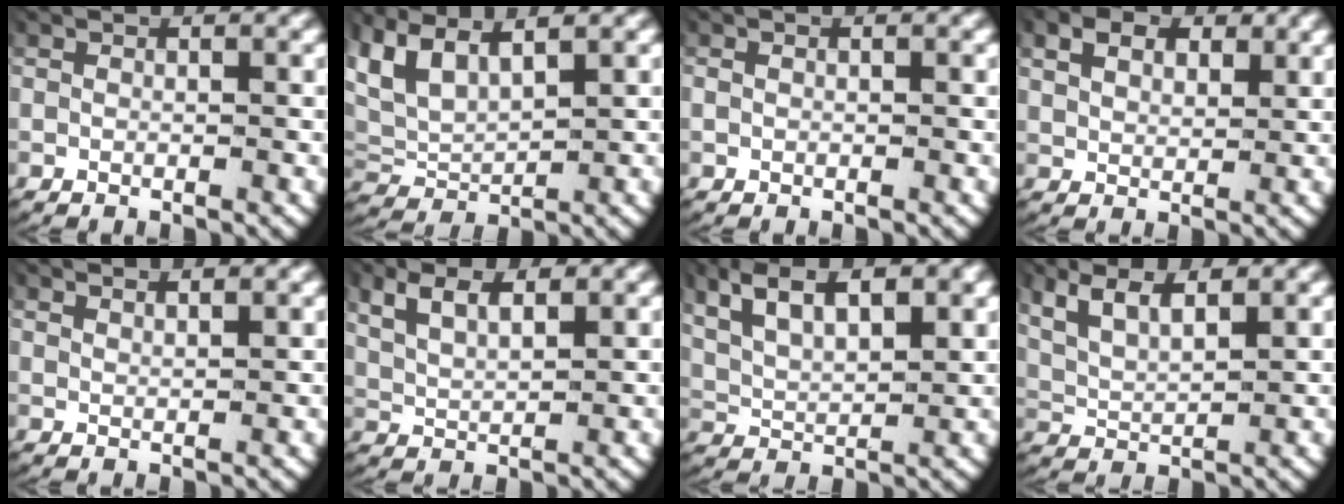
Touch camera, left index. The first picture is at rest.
{"total": 6.1, "force": [1.6, 4.5, 3.7], "torque": [-0.113, -0.009, 0.032]}
{"total": 0.6, "force": [0.2, 0.3, 0.5], "torque": [-0.011, 0.002, 0.002]}
{"total": 2.9, "force": [1.8, 1.6, 1.5], "torque": [-0.029, -0.007, 0.039]}
{"total": 2.1, "force": [2.0, -0.2, 0.4], "torque": [-0.012, -0.004, 0.038]}
{"total": 4.4, "force": [2.1, 2.9, 2.7], "torque": [-0.067, -0.002, 0.039]}
{"total": 7.5, "force": [3.2, 5.0, 4.6], "torque": [-0.099, 0.008, 0.049]}
{"total": 5.9, "force": [2.6, 4.0, 3.5], "torque": [-0.083, -0.001, 0.044]}